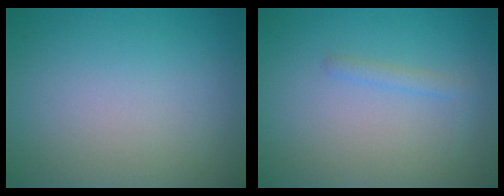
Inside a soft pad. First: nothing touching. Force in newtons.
{"total": 1.1, "press": 1.1, "slide": 0.0}